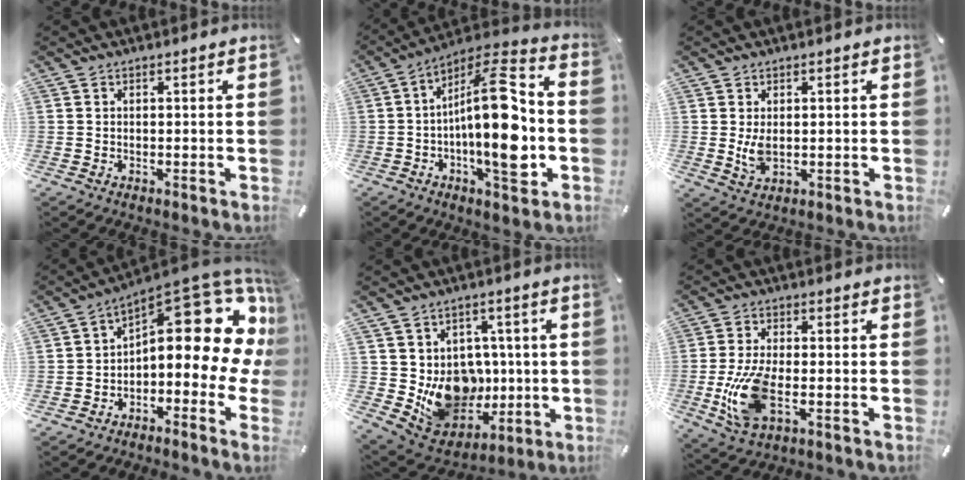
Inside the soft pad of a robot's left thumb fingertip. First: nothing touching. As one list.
[{"total": 21.9, "force": [-3.4, 7.6, 20.2], "torque": [-0.334, 0.002, -0.056]}, {"total": 4.3, "force": [0.2, 2.5, 3.5], "torque": [-0.081, -0.006, -0.003]}, {"total": 17.3, "force": [7.5, 8.0, 13.5], "torque": [-0.151, -0.079, 0.120]}, {"total": 14.5, "force": [-0.4, 13.3, 5.9], "torque": [-0.090, -0.016, 0.025]}, {"total": 11.4, "force": [-2.7, 5.3, 9.8], "torque": [-0.219, -0.011, -0.047]}]